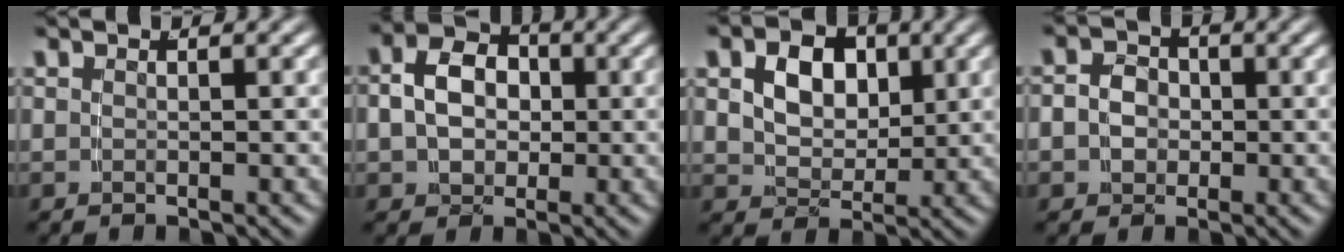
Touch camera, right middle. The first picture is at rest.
{"total": 6.1, "force": [0.2, 4.9, 3.6], "torque": [-0.072, -0.016, 0.008]}
{"total": 5.8, "force": [1.7, 4.2, 3.6], "torque": [-0.071, -0.014, 0.034]}
{"total": 4.8, "force": [-0.5, 4.3, 2.0], "torque": [-0.054, -0.022, -0.006]}